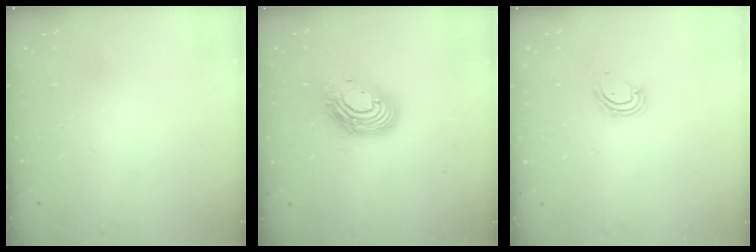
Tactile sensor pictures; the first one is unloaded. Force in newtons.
{"total": 13.7, "press": 13.7, "slide": 1.2}
{"total": 5.0, "press": 5.0, "slide": 0.4}